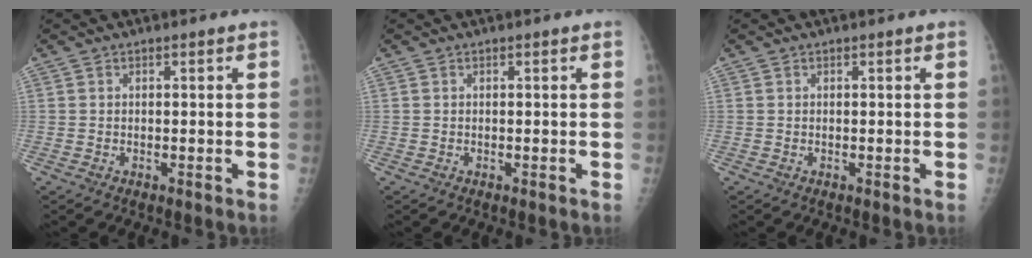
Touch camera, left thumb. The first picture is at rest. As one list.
[{"total": 0.0}, {"total": 0.0}]